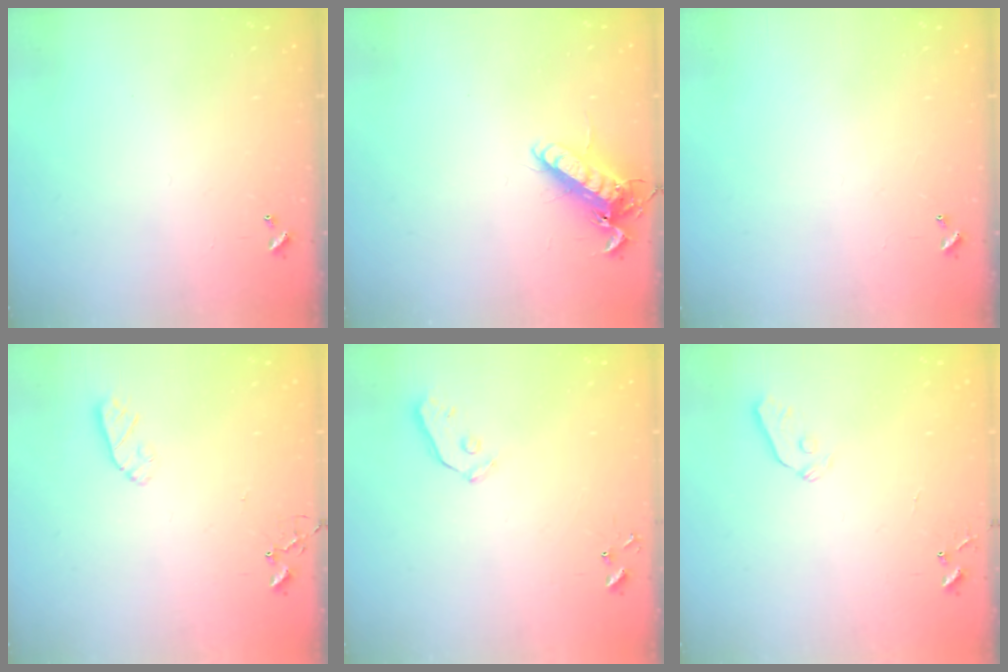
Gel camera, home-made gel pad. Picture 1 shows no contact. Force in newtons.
{"total": 12.8, "press": 12.7, "slide": 1.9}
{"total": 0.0}
{"total": 6.0, "press": 6.0, "slide": 0.3}
{"total": 3.7, "press": 3.6, "slide": 0.8}
{"total": 5.2, "press": 5.2, "slide": 0.6}